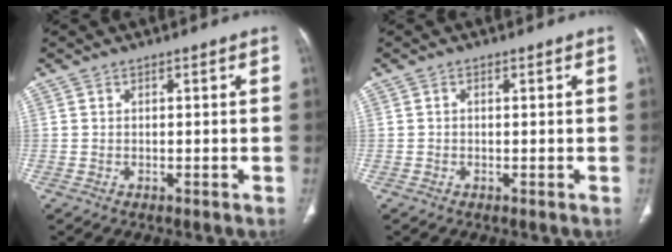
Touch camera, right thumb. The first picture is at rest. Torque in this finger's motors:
{"motor_torque": [-0.43, 0.16, -0.05, 0.47, -0.02]}